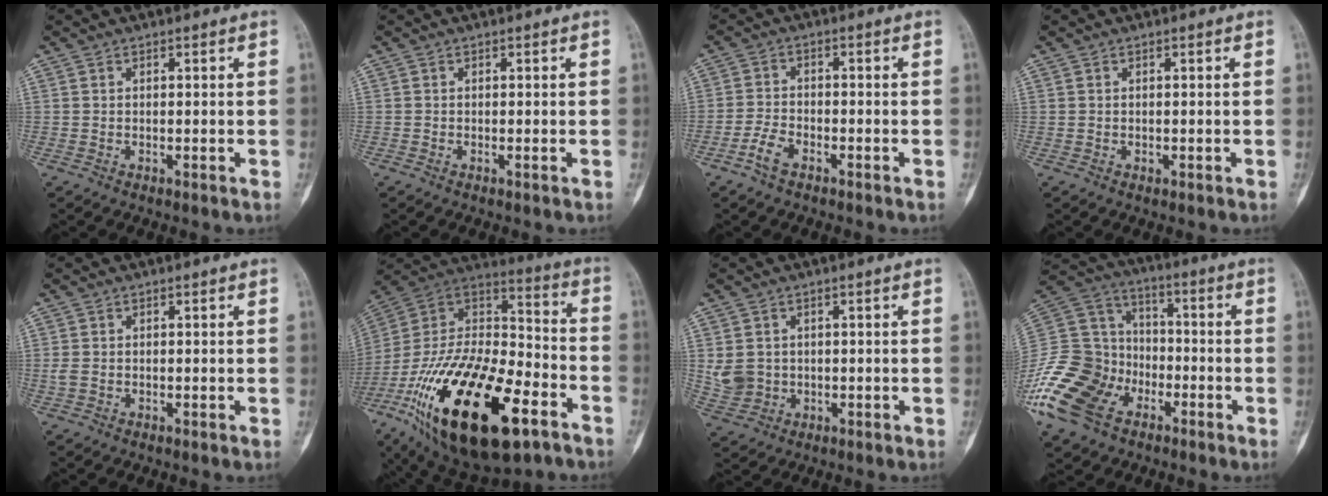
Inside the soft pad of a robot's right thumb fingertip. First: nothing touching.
{"total": 0.0}
{"total": 4.0, "force": [-2.6, 1.9, 2.3], "torque": [-0.049, 0.014, -0.053]}
{"total": 0.0}
{"total": 1.4, "force": [-0.2, 1.0, 0.9], "torque": [-0.025, -0.002, -0.006]}
{"total": 36.8, "force": [-16.7, 16.8, 28.2], "torque": [-0.551, 0.039, -0.275]}
{"total": 4.8, "force": [0.4, 4.2, 2.3], "torque": [-0.033, 0.001, 0.017]}
{"total": 21.6, "force": [-10.4, 15.2, 11.4], "torque": [-0.242, 0.058, -0.196]}